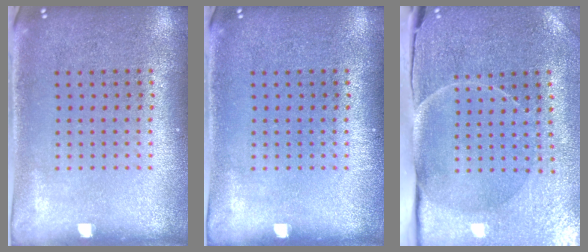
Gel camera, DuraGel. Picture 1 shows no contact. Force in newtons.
{"total": 0.0}
{"total": 3.7, "press": 3.6, "slide": 1.1}